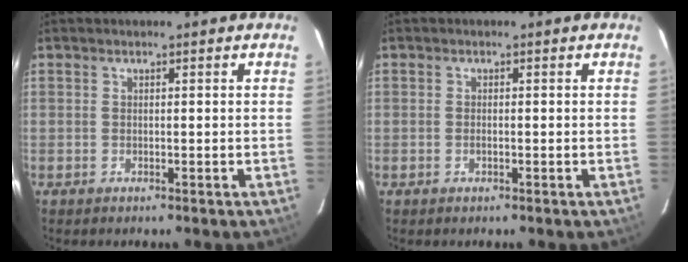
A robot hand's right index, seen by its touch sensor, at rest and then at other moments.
{"total": 0.5, "force": [-0.2, 0.2, 0.4], "torque": [-0.009, 0.001, -0.005]}